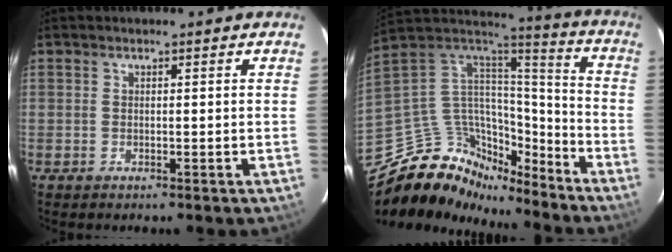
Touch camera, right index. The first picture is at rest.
{"total": 18.4, "force": [-14.5, 9.7, 5.9], "torque": [-0.134, 0.043, -0.243]}